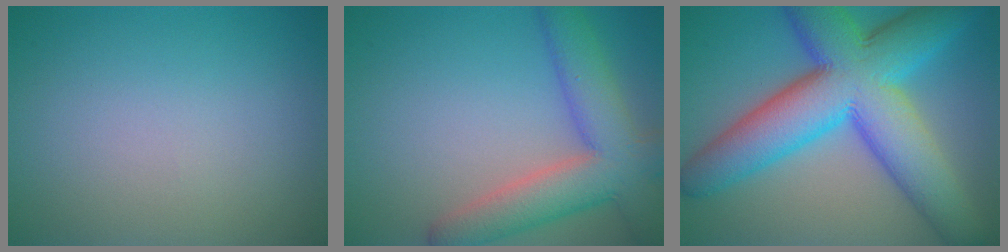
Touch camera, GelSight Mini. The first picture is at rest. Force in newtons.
{"total": 7.5, "press": 7.5, "slide": 0.4}
{"total": 13.5, "press": 13.5, "slide": 0.0}